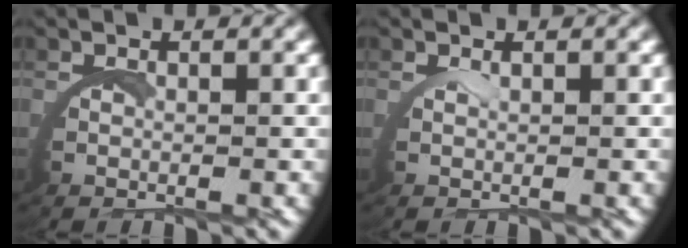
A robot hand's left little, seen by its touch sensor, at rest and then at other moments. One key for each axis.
{"total": 0.7, "fx": 0.5, "fy": -0.4, "fz": 0.2, "tx": -0.006, "ty": 0.004, "tz": 0.011}